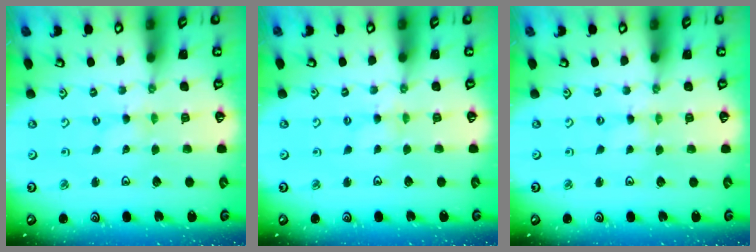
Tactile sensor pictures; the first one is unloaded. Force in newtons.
{"total": 2.1, "press": 2.1, "slide": 0.4}
{"total": 0.0}